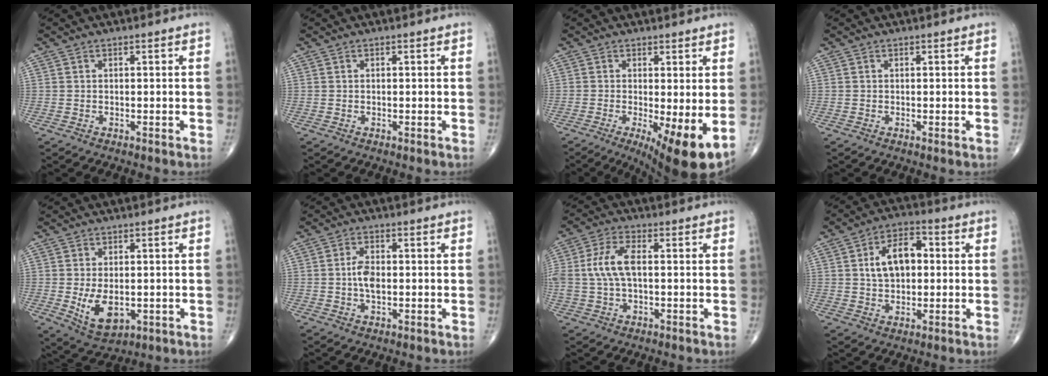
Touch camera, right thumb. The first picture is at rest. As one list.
[{"total": 0.0}, {"total": 10.0, "force": [-2.3, 2.4, 9.4], "torque": [-0.143, -0.023, -0.030]}, {"total": 0.0}, {"total": 7.9, "force": [-1.3, 4.7, 6.2], "torque": [-0.095, -0.012, -0.006]}, {"total": 4.0, "force": [-0.2, 2.1, 3.4], "torque": [-0.064, 0.005, -0.007]}, {"total": 7.8, "force": [0.5, 3.8, 6.8], "torque": [-0.157, 0.017, 0.008]}, {"total": 9.9, "force": [1.3, 6.1, 7.7], "torque": [-0.116, 0.018, 0.019]}]